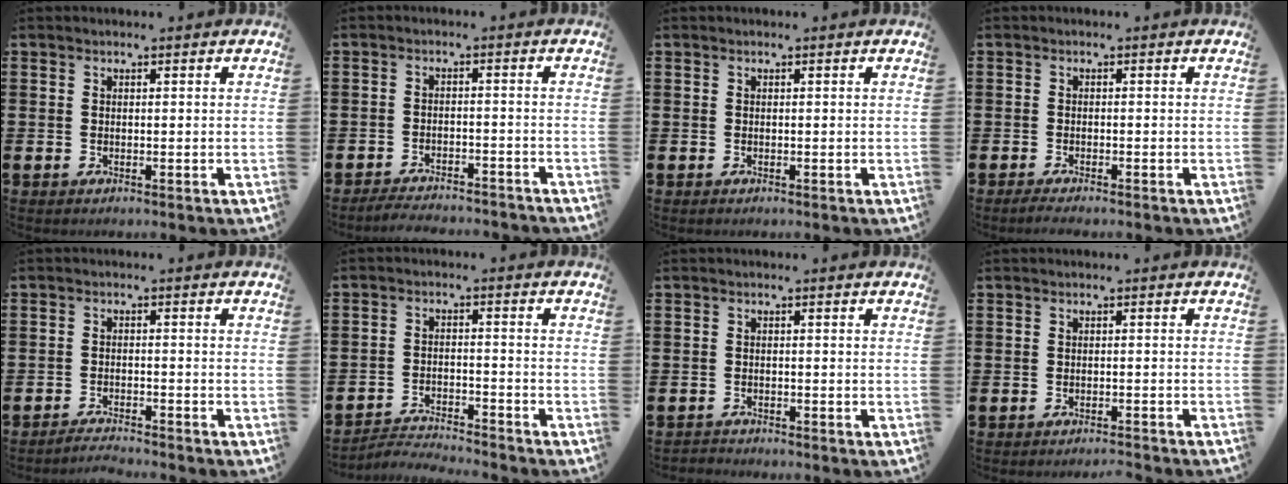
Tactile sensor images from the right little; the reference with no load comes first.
{"total": 2.7, "force": [-2.7, 0.0, 0.2], "torque": [-0.006, 0.004, -0.056]}
{"total": 0.0}
{"total": 1.1, "force": [-0.8, 0.1, 0.7], "torque": [-0.012, -0.003, -0.016]}
{"total": 2.1, "force": [-2.1, -0.2, 0.2], "torque": [-0.005, 0.003, -0.042]}
{"total": 3.1, "force": [-3.1, 0.0, -0.1], "torque": [-0.005, 0.003, -0.069]}
{"total": 0.9, "force": [-0.9, 0.1, -0.1], "torque": [-0.001, 0.001, -0.020]}
{"total": 1.1, "force": [-1.1, -0.2, 0.1], "torque": [-0.001, 0.002, -0.022]}